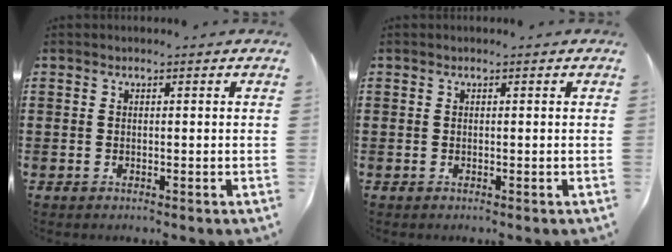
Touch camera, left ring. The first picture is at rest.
{"total": 0.0}